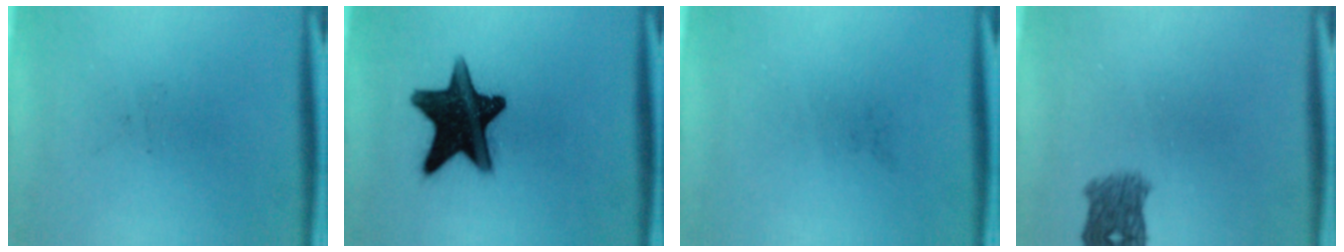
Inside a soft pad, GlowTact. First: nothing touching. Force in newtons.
{"total": 16.3}
{"total": 0.0}
{"total": 3.6}